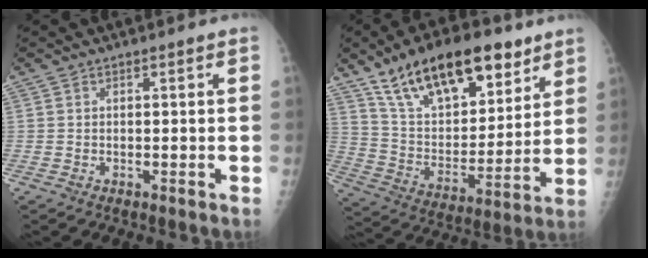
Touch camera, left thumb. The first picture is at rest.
{"total": 24.0, "force": [15.2, 10.9, 15.1], "torque": [-0.213, -0.041, 0.264]}